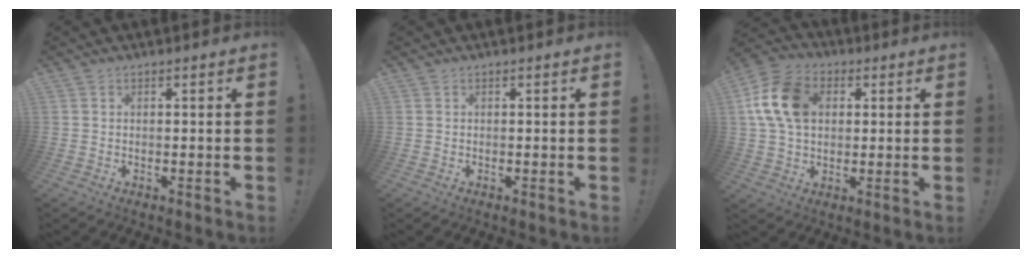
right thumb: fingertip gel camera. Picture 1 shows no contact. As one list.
[{"total": 0.0}, {"total": 15.6, "force": [3.3, 11.5, 10.0], "torque": [-0.175, 0.004, 0.066]}]